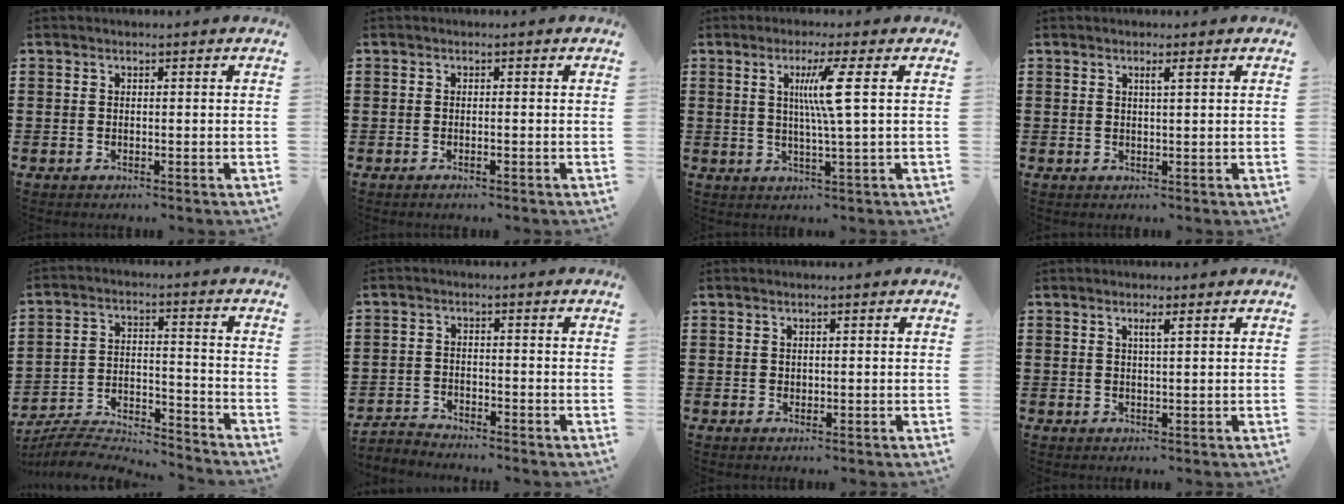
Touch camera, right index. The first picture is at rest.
{"total": 0.6, "force": [-0.4, 0.0, 0.4], "torque": [-0.009, -0.002, -0.007]}
{"total": 6.4, "force": [1.5, -0.8, 6.2], "torque": [-0.123, -0.006, 0.018]}
{"total": 1.0, "force": [0.3, 0.0, 1.0], "torque": [-0.018, -0.001, 0.004]}
{"total": 6.5, "force": [-6.3, 0.4, 1.2], "torque": [-0.028, -0.002, -0.128]}
{"total": 2.7, "force": [-2.7, 0.2, -0.2], "torque": [-0.003, 0.001, -0.058]}
{"total": 0.6, "force": [0.2, 0.6, 0.2], "torque": [-0.006, 0.004, 0.005]}
{"total": 1.3, "force": [0.5, 0.0, 1.2], "torque": [-0.024, 0.000, 0.006]}